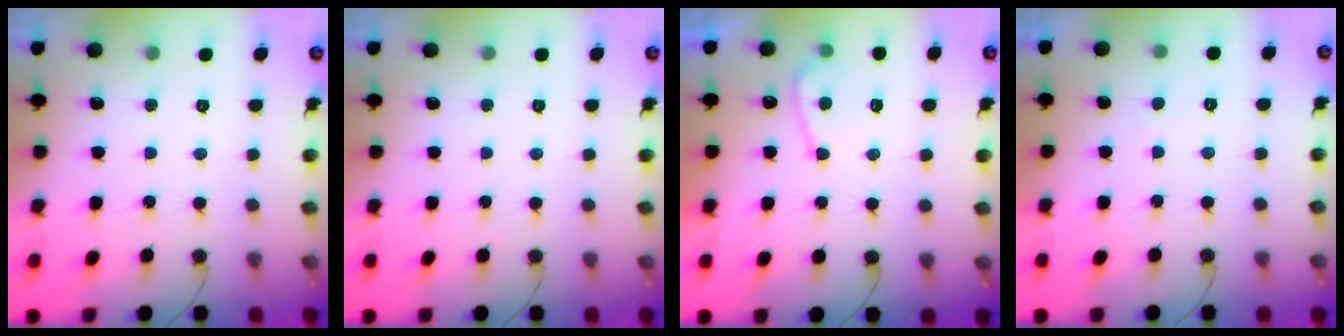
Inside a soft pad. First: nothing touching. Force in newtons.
{"total": 0.0}
{"total": 4.5, "press": 4.4, "slide": 0.6}
{"total": 0.8, "press": 0.7, "slide": 0.3}